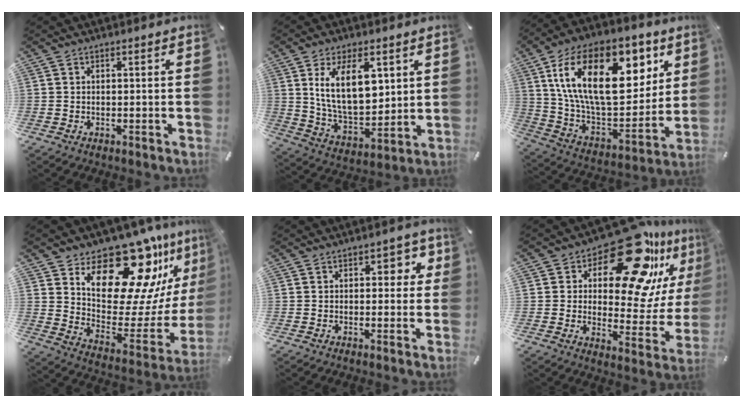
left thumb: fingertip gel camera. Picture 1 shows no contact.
{"total": 15.9, "force": [6.1, 8.7, 11.8], "torque": [-0.215, -0.017, 0.106]}
{"total": 27.0, "force": [11.7, 14.8, 19.4], "torque": [-0.357, -0.053, 0.200]}
{"total": 23.8, "force": [16.7, 11.6, 12.3], "torque": [-0.155, -0.134, 0.284]}
{"total": 4.8, "force": [1.3, 2.9, 3.6], "torque": [-0.034, -0.003, 0.012]}
{"total": 24.1, "force": [15.1, 11.0, 15.2], "torque": [-0.202, -0.110, 0.251]}